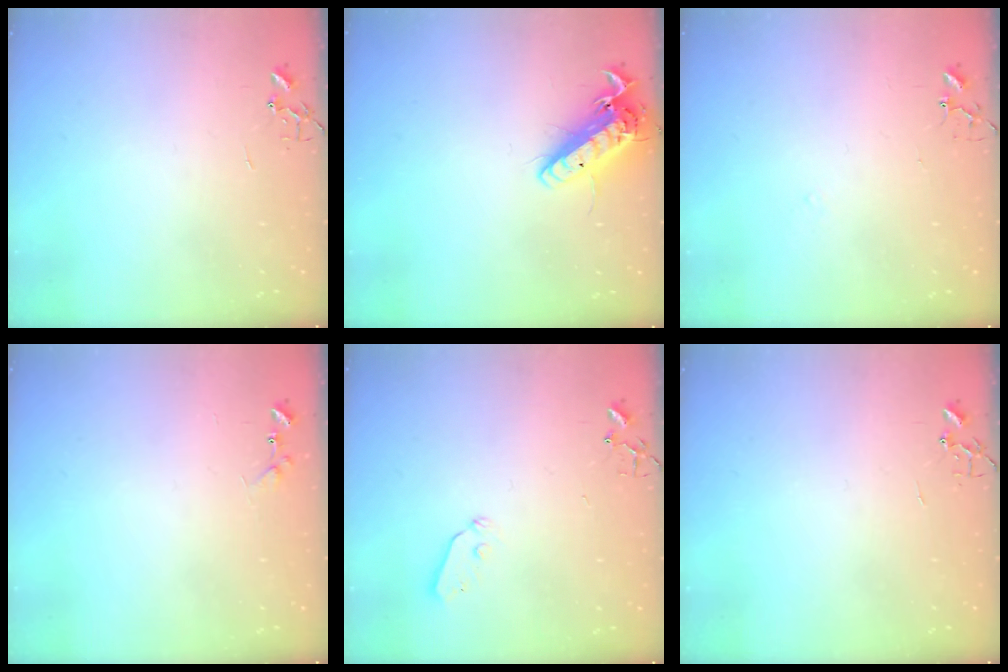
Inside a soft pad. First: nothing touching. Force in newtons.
{"total": 15.7, "press": 15.3, "slide": 3.3}
{"total": 5.7, "press": 5.6, "slide": 0.7}
{"total": 7.1, "press": 7.0, "slide": 0.5}
{"total": 3.8, "press": 3.7, "slide": 0.7}
{"total": 0.0}